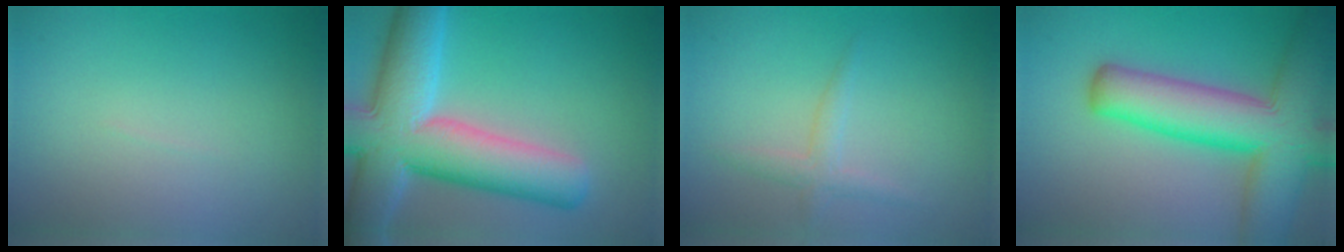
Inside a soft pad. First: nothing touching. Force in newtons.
{"total": 12.0, "press": 12.0, "slide": 0.7}
{"total": 1.6, "press": 1.6, "slide": 0.1}
{"total": 11.1, "press": 11.1, "slide": 0.7}